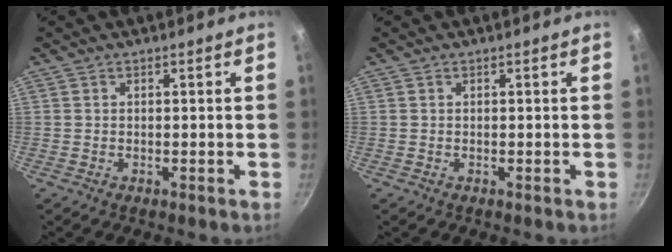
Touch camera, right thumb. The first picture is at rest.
{"total": 0.0}